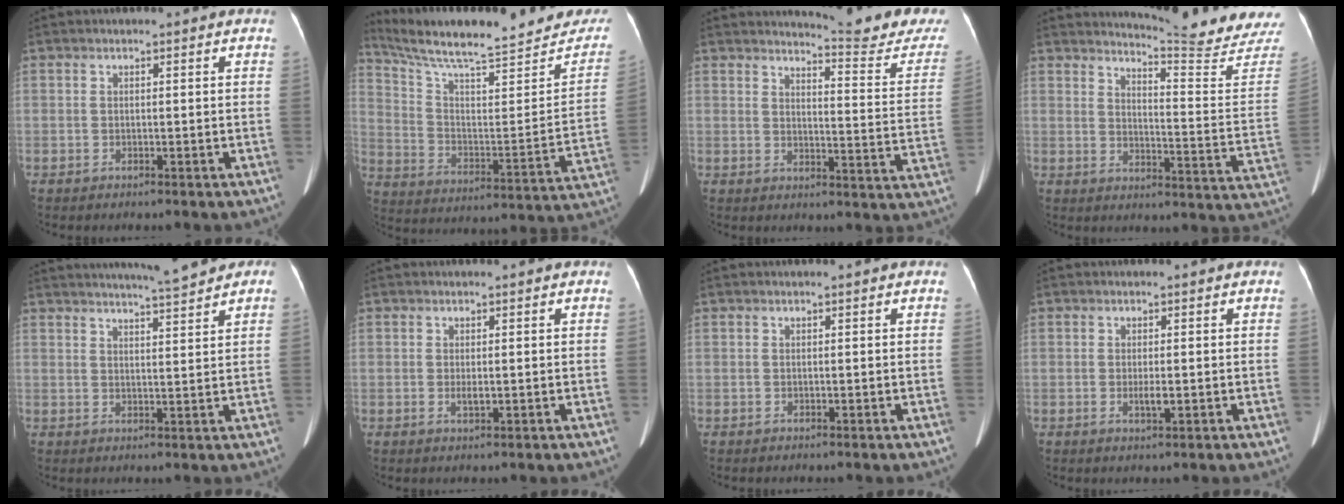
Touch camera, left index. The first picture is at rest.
{"total": 25.8, "force": [22.8, 4.4, 11.2], "torque": [-0.178, -0.042, 0.316]}
{"total": 15.2, "force": [14.9, -0.2, 3.1], "torque": [-0.033, -0.109, 0.159]}
{"total": 18.1, "force": [17.8, -1.1, 3.1], "torque": [-0.044, -0.141, 0.199]}
{"total": 7.5, "force": [6.9, -0.2, 3.1], "torque": [-0.051, 0.008, 0.097]}
{"total": 1.3, "force": [0.2, 0.3, 1.2], "torque": [-0.024, -0.001, 0.005]}
{"total": 0.0}
{"total": 1.6, "force": [-0.1, 0.3, 1.5], "torque": [-0.029, -0.003, 0.000]}